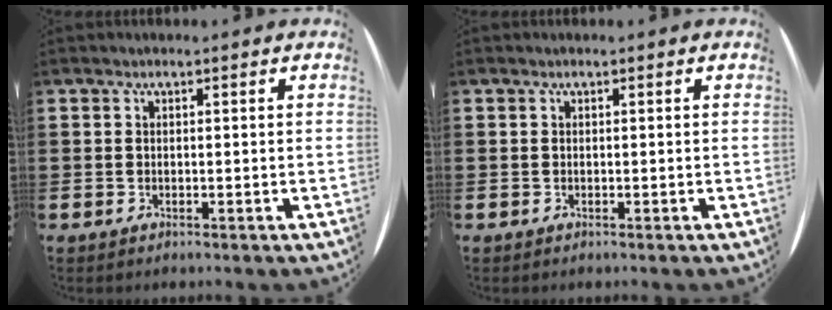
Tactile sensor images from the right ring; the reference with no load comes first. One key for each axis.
{"total": 0.0}